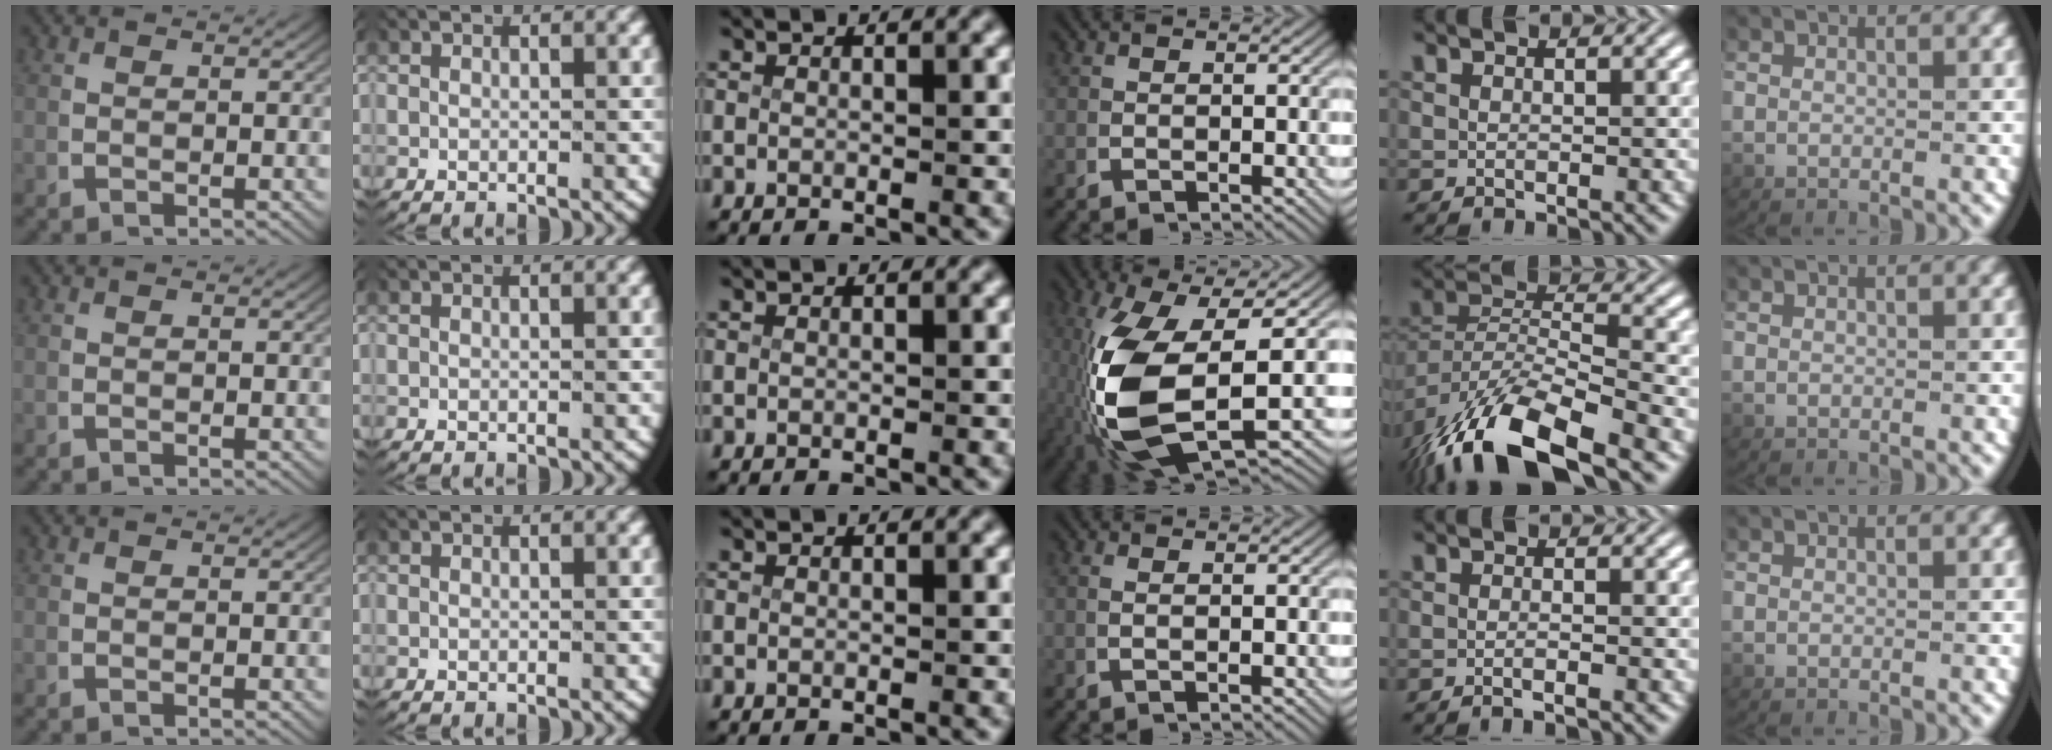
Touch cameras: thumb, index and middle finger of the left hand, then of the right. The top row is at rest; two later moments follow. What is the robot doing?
{"motion": "lift_and_place", "object": "scissors"}